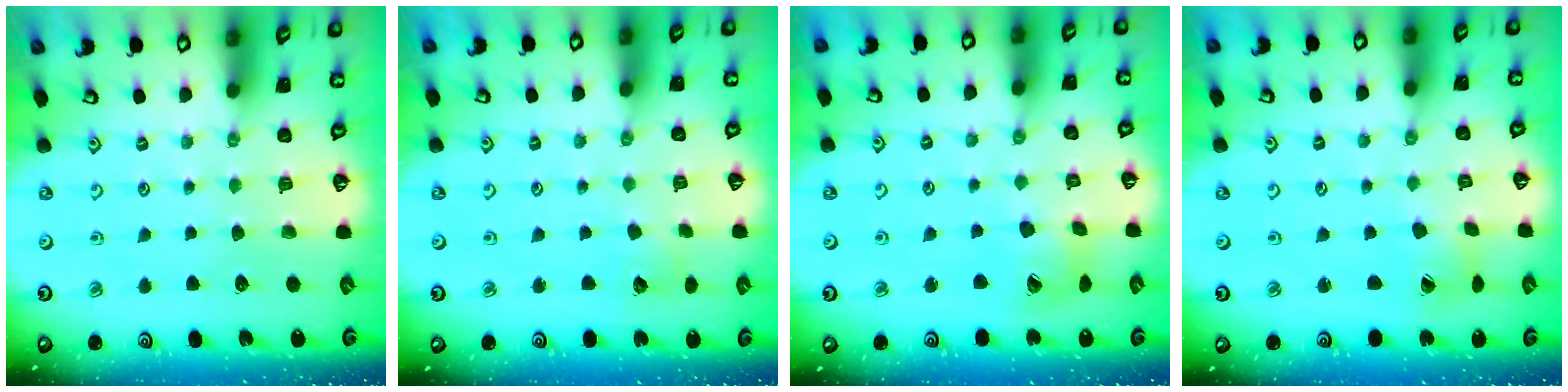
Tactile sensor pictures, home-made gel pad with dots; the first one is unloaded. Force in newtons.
{"total": 5.5, "press": 5.4, "slide": 0.6}
{"total": 11.9, "press": 11.8, "slide": 1.4}
{"total": 4.8, "press": 4.8, "slide": 0.5}